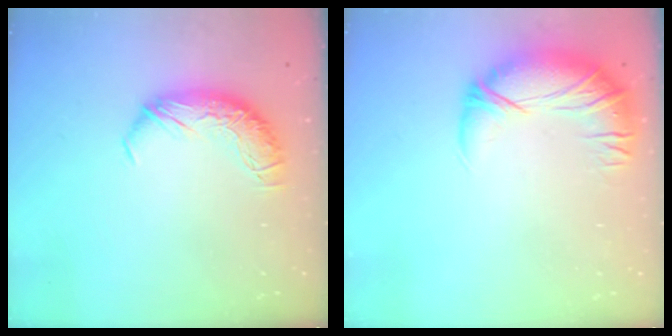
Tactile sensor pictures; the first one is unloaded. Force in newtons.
{"total": 2.9, "press": 0.1, "slide": 2.9}